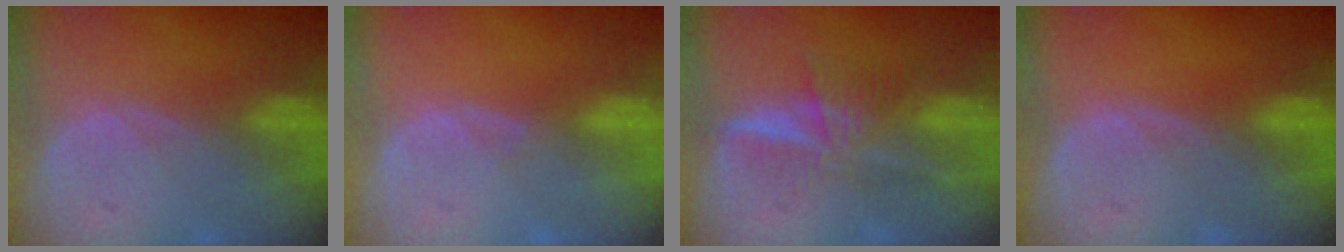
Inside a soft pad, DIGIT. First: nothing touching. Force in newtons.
{"total": 0.6, "press": 0.6, "slide": 0.2}
{"total": 6.1, "press": 5.4, "slide": 2.7}
{"total": 0.0}